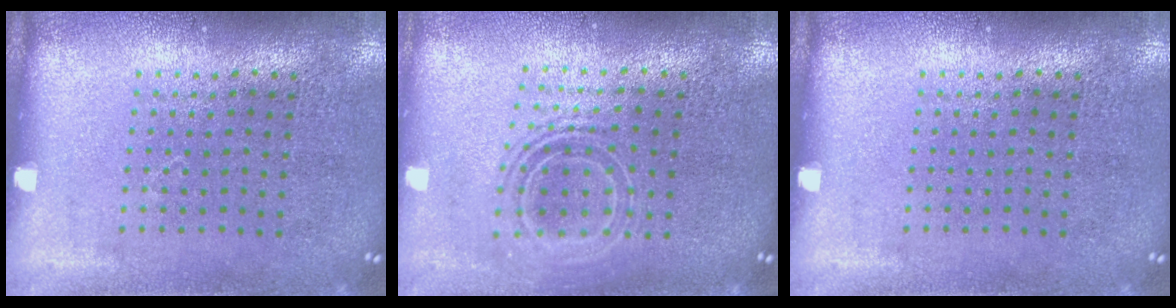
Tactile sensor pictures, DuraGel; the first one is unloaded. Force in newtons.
{"total": 1.6, "press": 1.3, "slide": 1.0}
{"total": 0.0}